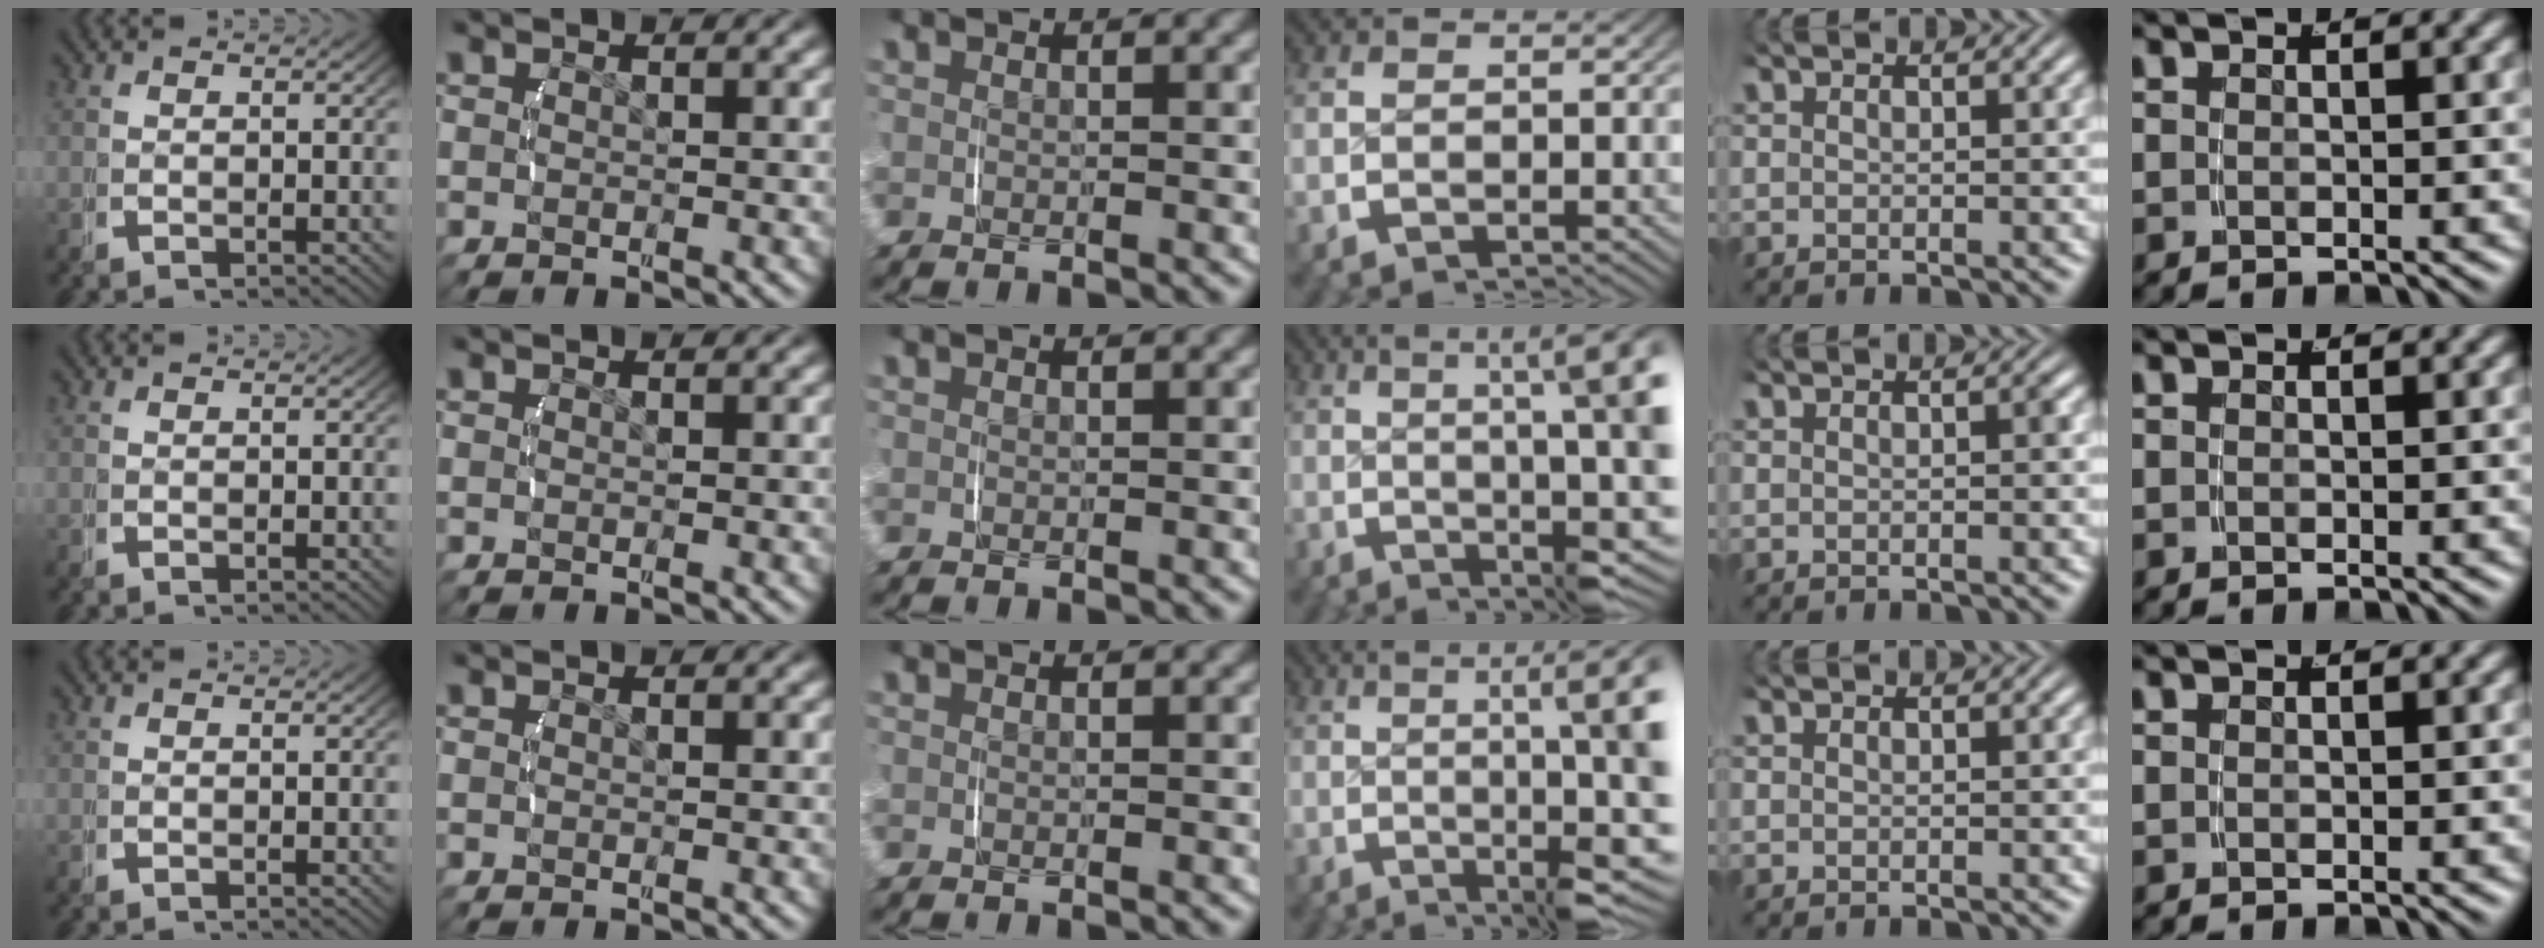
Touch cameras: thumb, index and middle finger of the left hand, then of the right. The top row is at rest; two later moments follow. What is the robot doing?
{"motion": "lift_and_place", "object": "jewelry box"}